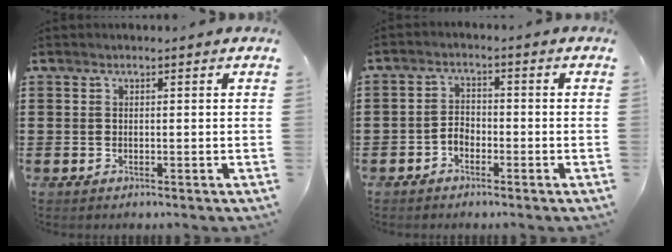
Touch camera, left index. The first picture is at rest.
{"total": 2.3, "force": [-1.6, 1.3, 1.1], "torque": [-0.025, 0.007, -0.033]}